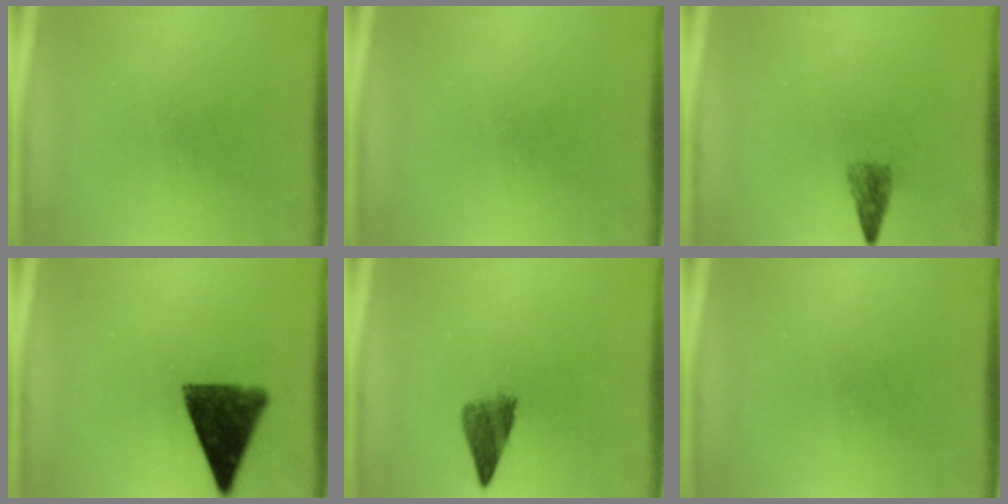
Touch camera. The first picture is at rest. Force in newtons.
{"total": 0.0}
{"total": 2.2}
{"total": 11.1}
{"total": 4.3}
{"total": 0.0}